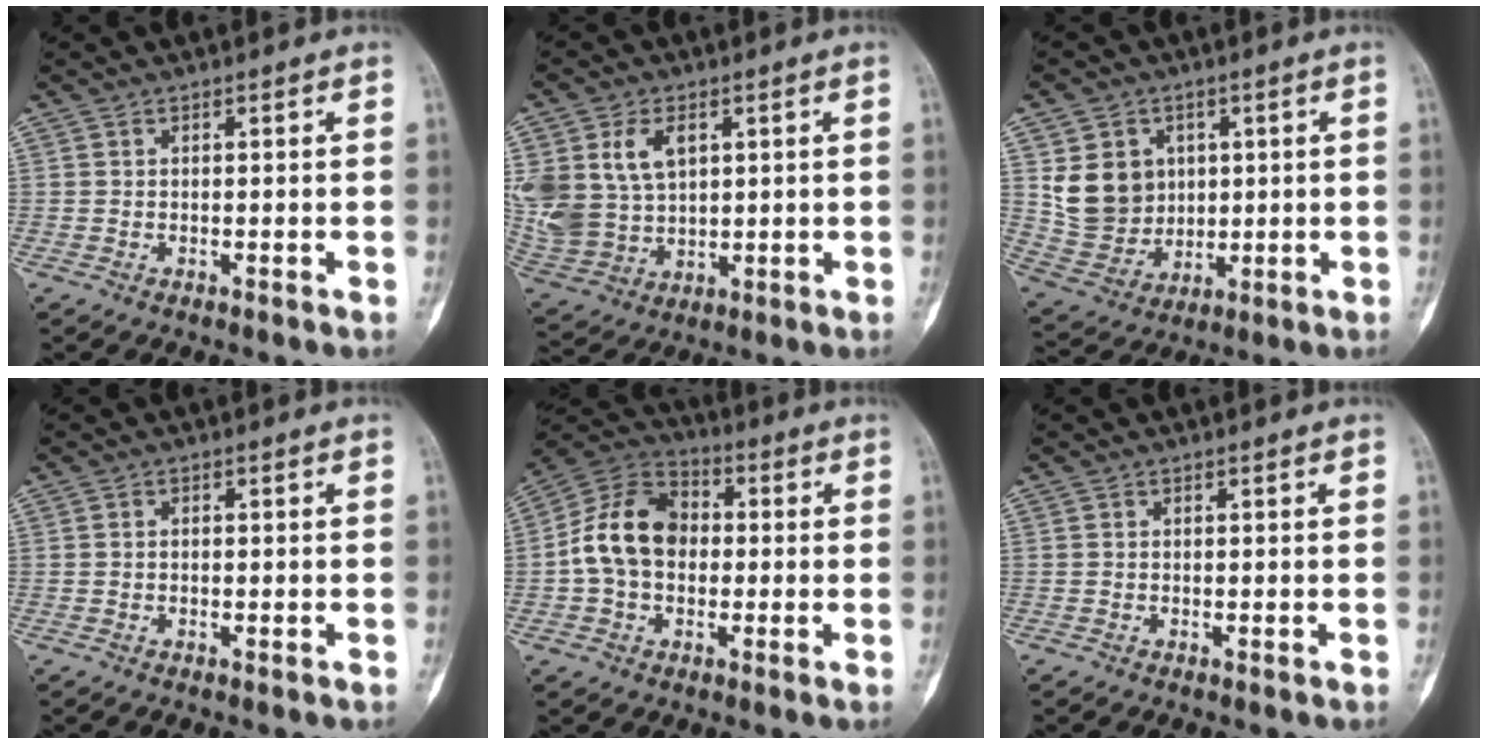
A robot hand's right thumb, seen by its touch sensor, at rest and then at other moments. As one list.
[{"total": 14.7, "force": [4.5, 10.2, 9.6], "torque": [-0.201, -0.012, 0.105]}, {"total": 11.6, "force": [2.7, 10.0, 5.1], "torque": [-0.057, -0.010, 0.071]}, {"total": 0.6, "force": [-0.1, 0.4, 0.4], "torque": [-0.006, 0.001, -0.004]}, {"total": 13.5, "force": [-0.2, 10.1, 9.1], "torque": [-0.153, 0.038, -0.013]}, {"total": 0.0}]